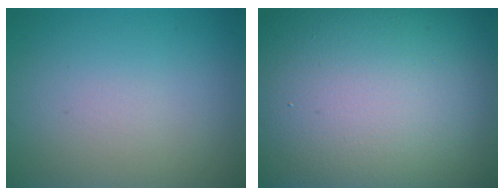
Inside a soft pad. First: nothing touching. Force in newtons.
{"total": 23.0, "press": 23.0, "slide": 1.7}